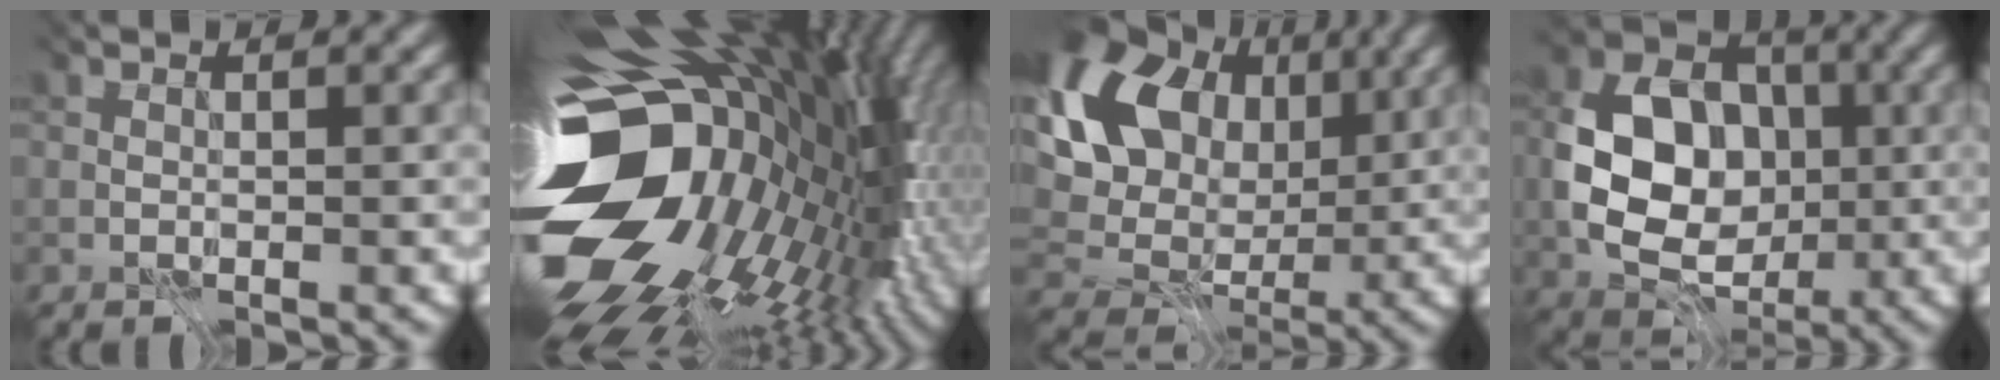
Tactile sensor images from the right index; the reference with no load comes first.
{"total": 17.4, "force": [-3.1, 11.5, 12.6], "torque": [-0.239, -0.035, -0.016]}
{"total": 12.3, "force": [3.5, 9.1, 7.5], "torque": [-0.160, 0.023, 0.090]}
{"total": 8.3, "force": [-2.8, 5.8, 5.2], "torque": [-0.100, -0.013, -0.032]}